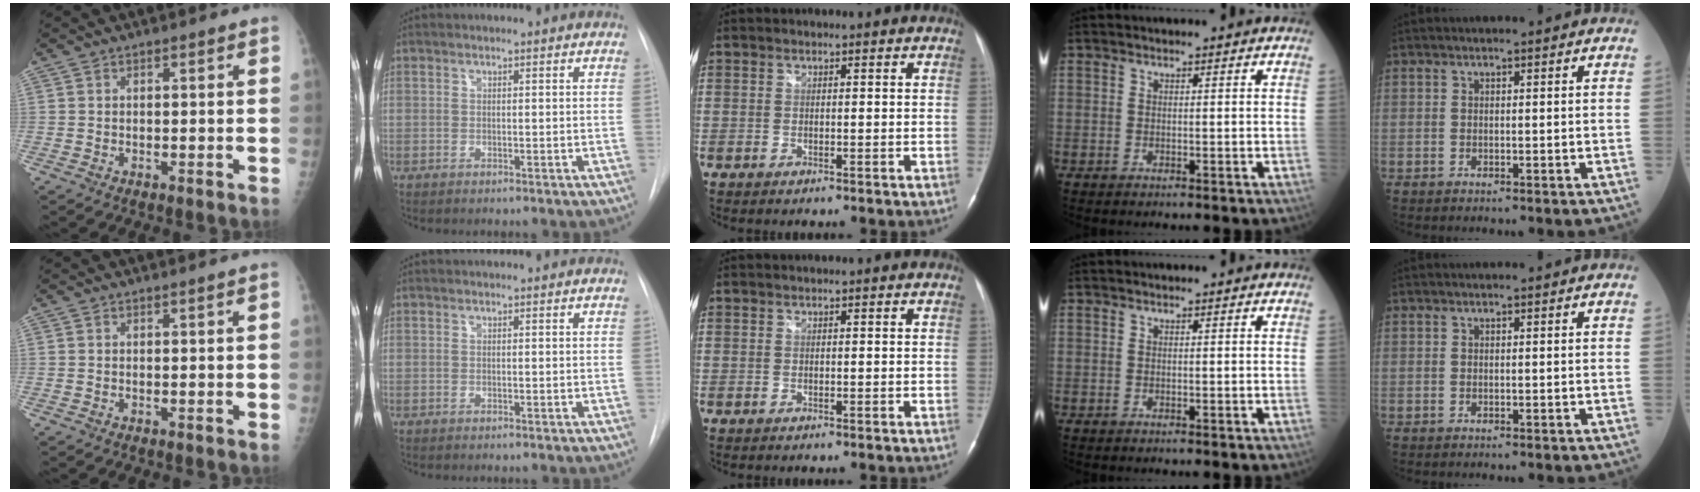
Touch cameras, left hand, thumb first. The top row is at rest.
{}